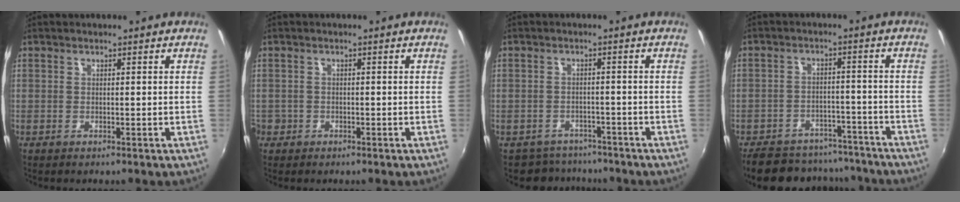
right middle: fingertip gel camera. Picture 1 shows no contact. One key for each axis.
{"total": 2.1, "fx": -1.0, "fy": 1.7, "fz": 0.3, "tx": -0.014, "ty": -0.001, "tz": -0.017}
{"total": 5.6, "fx": -4.8, "fy": 2.9, "fz": 0.0, "tx": -0.010, "ty": 0.013, "tz": -0.074}
{"total": 18.2, "fx": -15.3, "fy": 7.6, "fz": 6.2, "tx": -0.139, "ty": 0.025, "tz": -0.198}